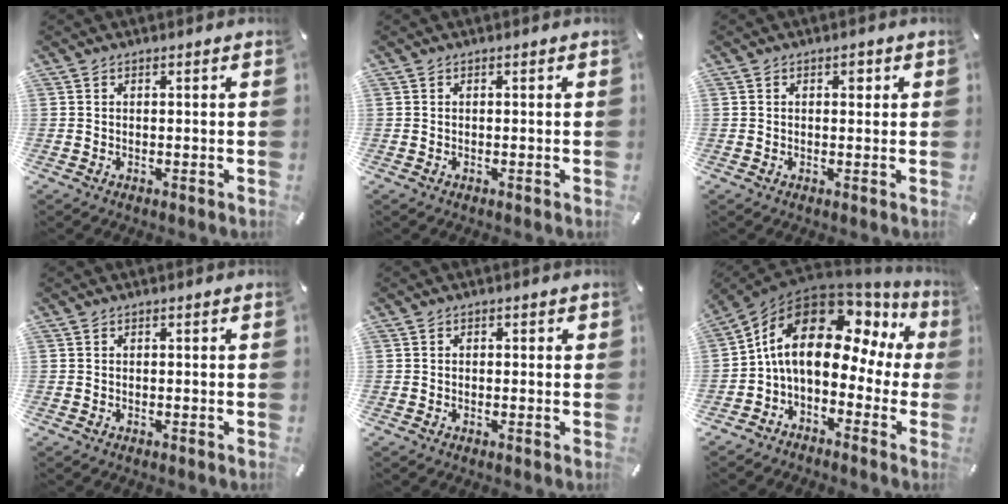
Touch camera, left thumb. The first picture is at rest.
{"total": 0.0}
{"total": 2.0, "force": [0.6, 1.3, 1.3], "torque": [-0.013, 0.001, 0.005]}
{"total": 0.0}
{"total": 0.7, "force": [-0.2, 0.7, 0.3], "torque": [-0.005, 0.005, -0.005]}
{"total": 16.6, "force": [4.4, 10.0, 12.5], "torque": [-0.224, -0.026, 0.069]}